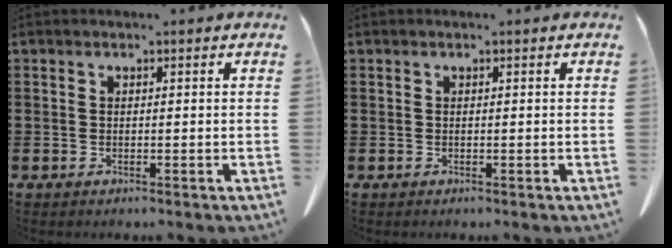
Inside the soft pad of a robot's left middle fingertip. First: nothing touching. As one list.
[{"total": 0.0}]